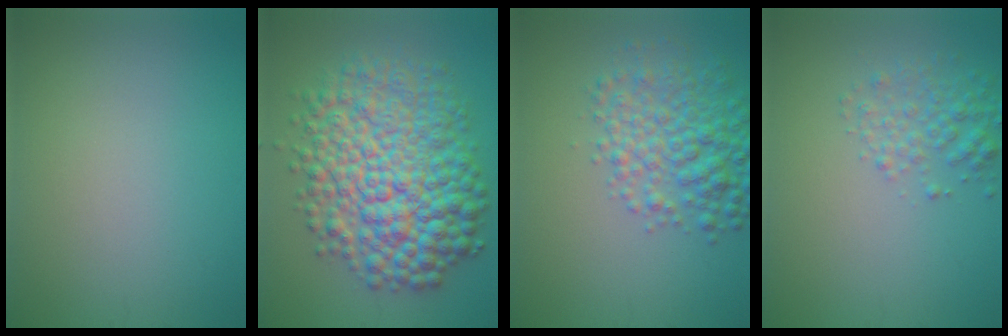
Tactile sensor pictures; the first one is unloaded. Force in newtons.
{"total": 11.4, "press": 11.4, "slide": 0.1}
{"total": 5.5, "press": 5.5, "slide": 0.2}
{"total": 2.6, "press": 2.6, "slide": 0.1}